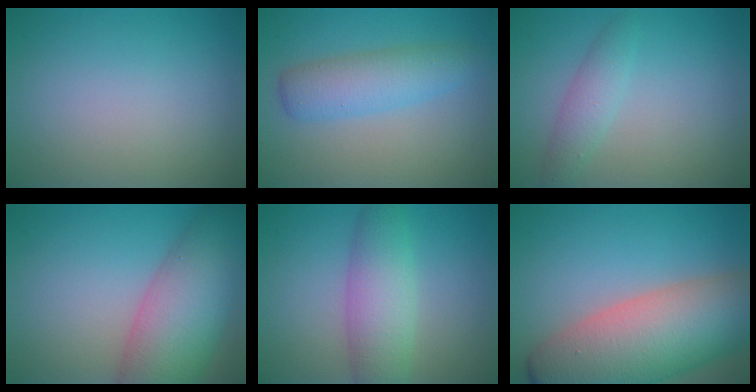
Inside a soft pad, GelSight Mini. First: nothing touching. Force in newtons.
{"total": 4.1, "press": 4.1, "slide": 0.2}
{"total": 2.3, "press": 2.3, "slide": 0.1}
{"total": 10.1, "press": 10.1, "slide": 0.6}
{"total": 3.9, "press": 3.9, "slide": 0.2}
{"total": 13.1, "press": 13.0, "slide": 0.7}